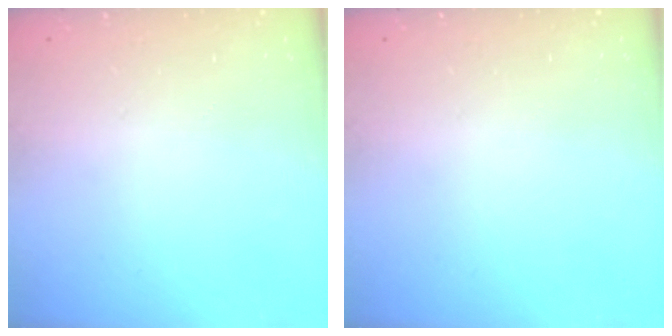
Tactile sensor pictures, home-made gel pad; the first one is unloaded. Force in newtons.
{"total": 0.0}